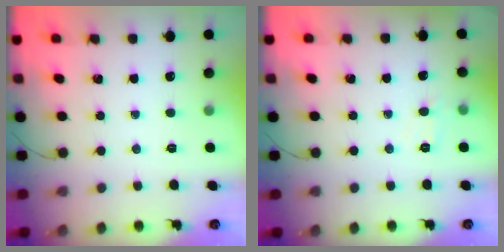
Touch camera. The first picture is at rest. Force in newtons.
{"total": 5.6, "press": 5.4, "slide": 1.3}